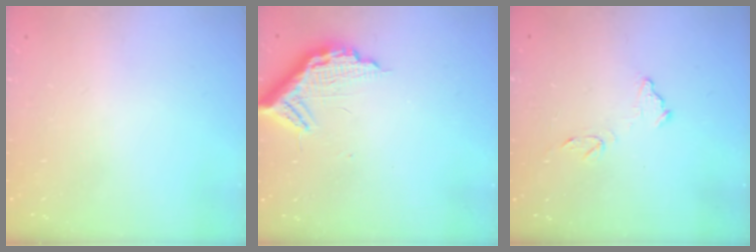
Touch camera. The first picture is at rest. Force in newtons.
{"total": 11.6, "press": 11.5, "slide": 1.1}
{"total": 10.3, "press": 10.3, "slide": 0.4}